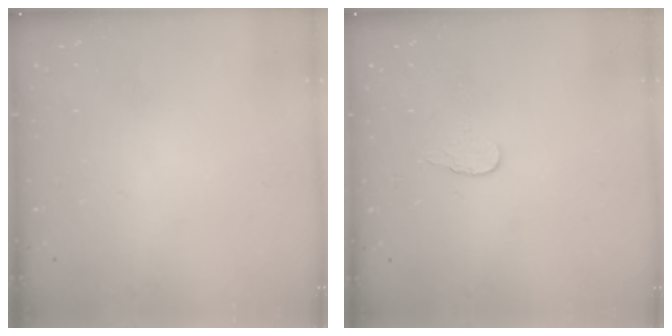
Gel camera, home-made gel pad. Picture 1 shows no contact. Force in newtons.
{"total": 3.7, "press": 3.7, "slide": 0.3}